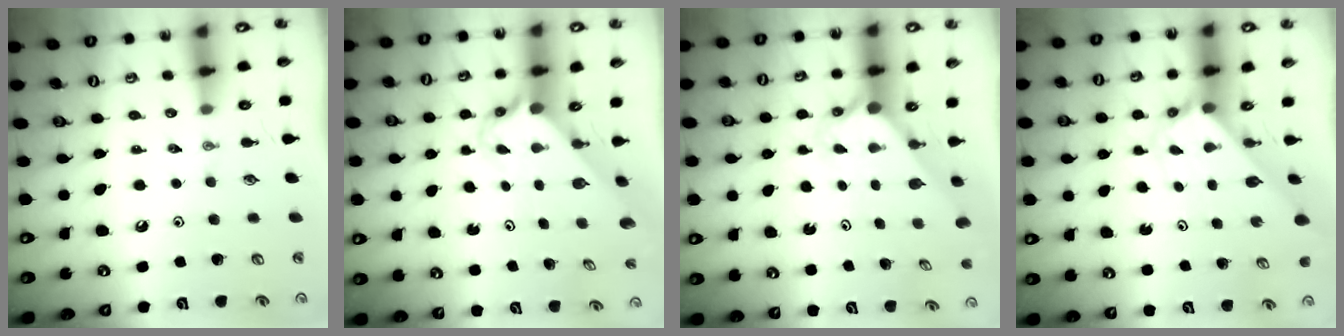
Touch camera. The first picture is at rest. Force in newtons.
{"total": 2.9, "press": 2.9, "slide": 0.2}
{"total": 2.7, "press": 2.7, "slide": 0.2}
{"total": 2.6, "press": 2.6, "slide": 0.2}